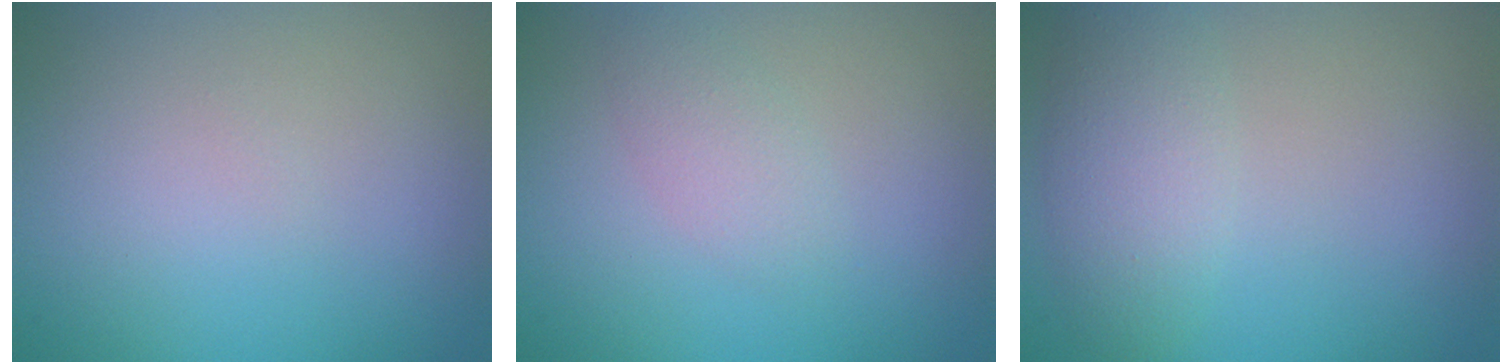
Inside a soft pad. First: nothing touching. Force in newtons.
{"total": 1.8, "press": 1.8, "slide": 0.1}
{"total": 3.2, "press": 3.2, "slide": 0.1}